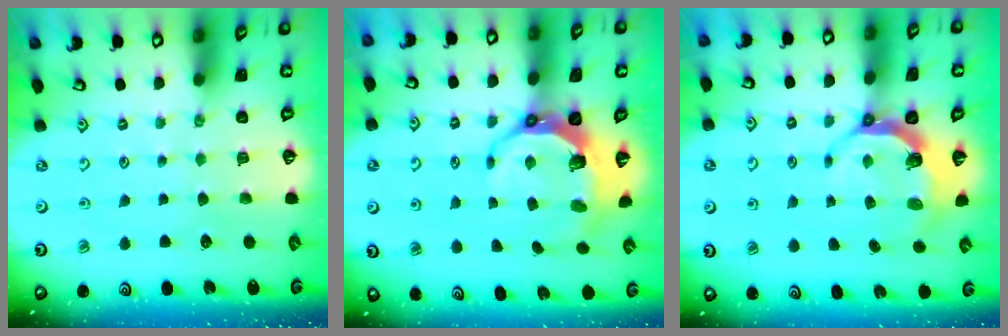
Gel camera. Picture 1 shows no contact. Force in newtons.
{"total": 9.5, "press": 8.1, "slide": 5.0}
{"total": 5.5, "press": 4.1, "slide": 3.7}